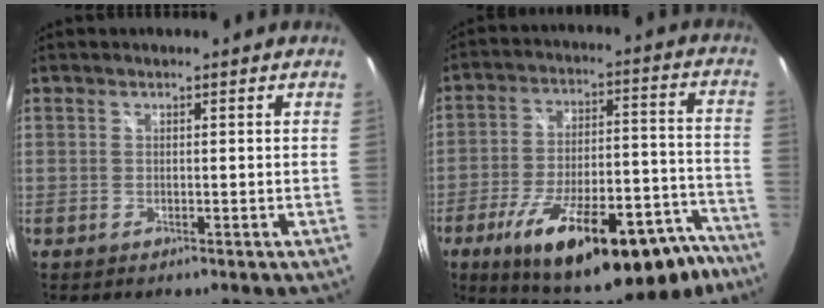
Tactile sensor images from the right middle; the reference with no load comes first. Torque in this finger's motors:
{"motor_torque": [1.09, -1.05, 0.40, 0.21]}